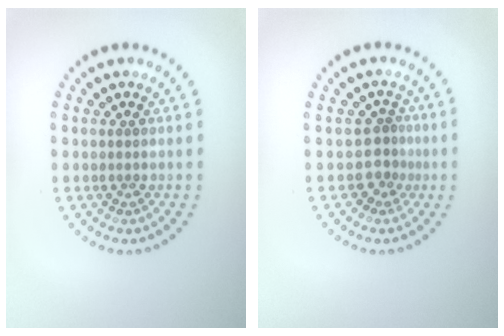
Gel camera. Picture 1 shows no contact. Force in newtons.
{"total": 2.0, "press": 1.3, "slide": 1.6}